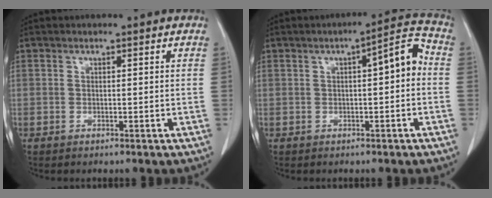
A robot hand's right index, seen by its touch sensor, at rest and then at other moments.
{"total": 5.9, "force": [0.3, 1.2, 5.7], "torque": [-0.077, 0.024, 0.000]}